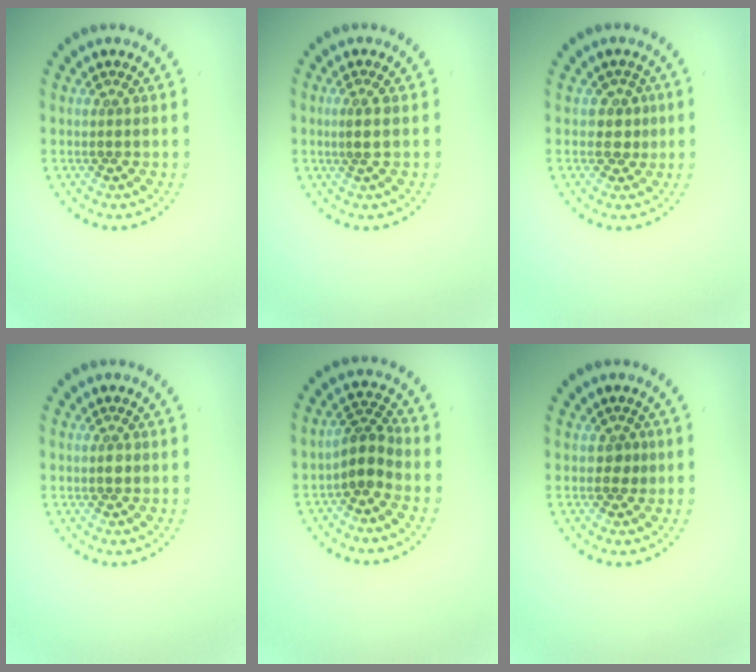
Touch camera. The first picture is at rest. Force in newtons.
{"total": 1.4, "press": 1.3, "slide": 0.7}
{"total": 1.8, "press": 1.4, "slide": 1.2}
{"total": 0.8, "press": 0.7, "slide": 0.3}
{"total": 2.5, "press": 2.0, "slide": 1.5}
{"total": 0.9, "press": 0.7, "slide": 0.5}